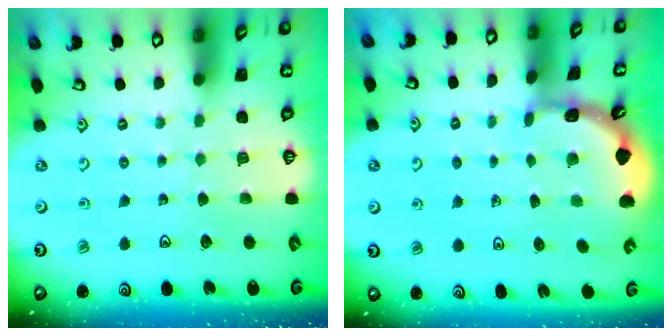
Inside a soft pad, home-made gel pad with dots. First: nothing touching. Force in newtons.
{"total": 1.7, "press": 1.7, "slide": 0.1}